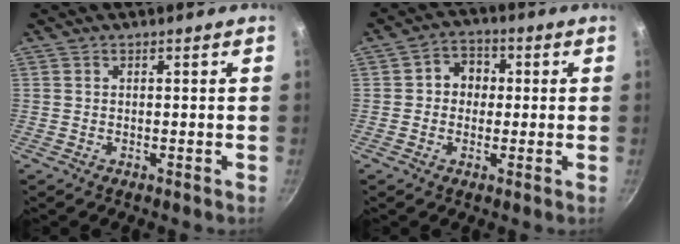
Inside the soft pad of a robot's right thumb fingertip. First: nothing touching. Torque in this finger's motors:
{"motor_torque": [-0.30, 0.28, 0.16, 0.05, 0.05]}